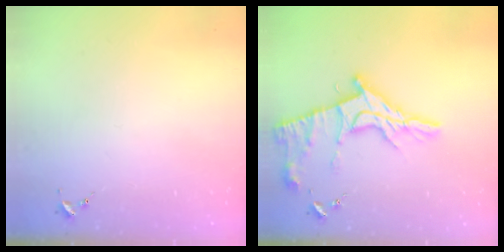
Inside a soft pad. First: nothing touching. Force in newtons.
{"total": 17.0, "press": 16.9, "slide": 1.6}